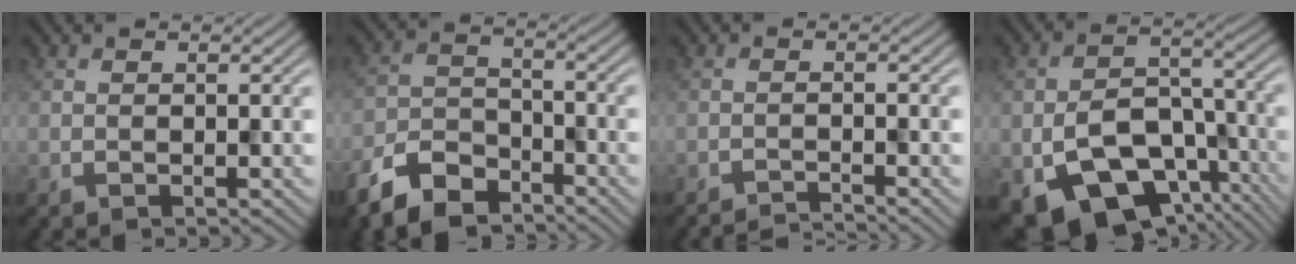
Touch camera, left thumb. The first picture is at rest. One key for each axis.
{"total": 9.1, "fx": -6.9, "fy": 4.1, "fz": 4.1, "tx": -0.090, "ty": -0.012, "tz": -0.148}
{"total": 2.6, "fx": -2.5, "fy": 0.1, "fz": 0.8, "tx": -0.007, "ty": 0.004, "tz": -0.049}
{"total": 13.7, "fx": -6.8, "fy": 8.2, "fz": 8.5, "tx": -0.159, "ty": -0.028, "tz": -0.114}